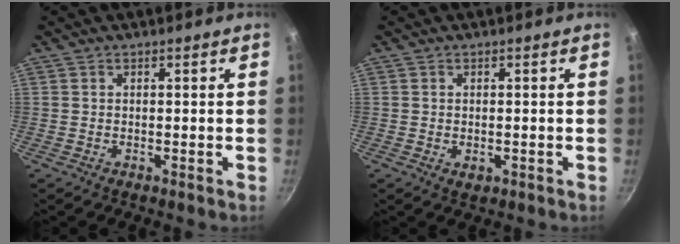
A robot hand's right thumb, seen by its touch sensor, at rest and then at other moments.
{"total": 1.7, "force": [-0.4, 1.1, 1.2], "torque": [-0.018, -0.002, -0.003]}